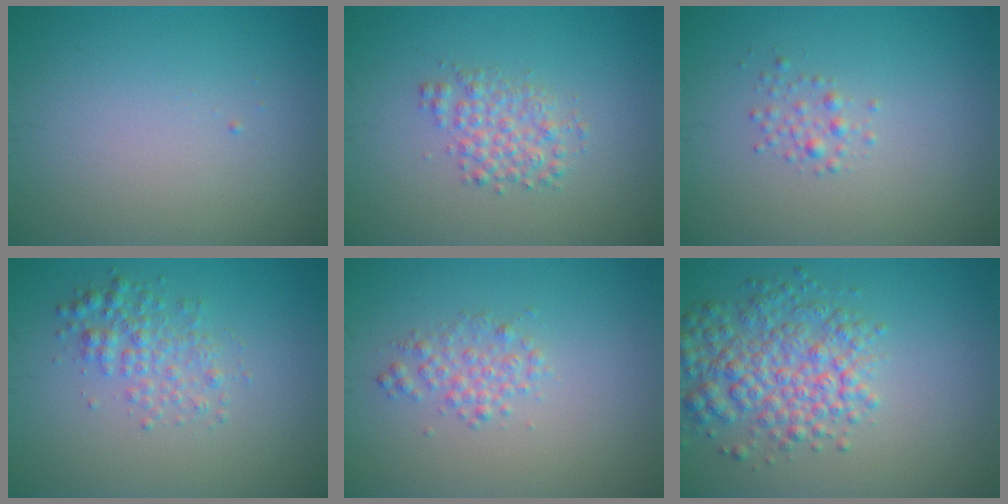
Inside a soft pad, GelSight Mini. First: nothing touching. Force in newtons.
{"total": 2.6, "press": 2.6, "slide": 0.0}
{"total": 1.2, "press": 1.2, "slide": 0.1}
{"total": 2.6, "press": 2.6, "slide": 0.1}
{"total": 1.9, "press": 1.9, "slide": 0.0}
{"total": 5.5, "press": 5.5, "slide": 0.2}